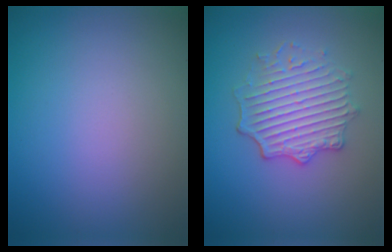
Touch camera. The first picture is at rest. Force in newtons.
{"total": 4.5, "press": 3.9, "slide": 2.3}